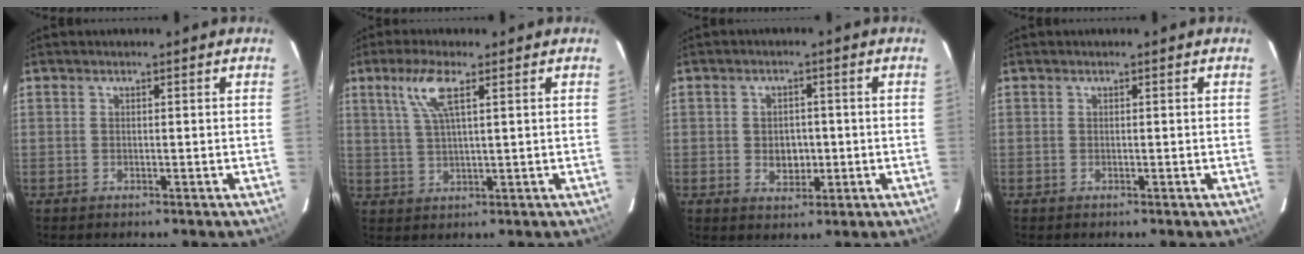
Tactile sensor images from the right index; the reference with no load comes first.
{"total": 6.2, "force": [3.0, 0.9, 5.3], "torque": [-0.113, 0.004, 0.063]}
{"total": 4.4, "force": [-0.6, 3.5, 2.6], "torque": [-0.044, 0.001, -0.003]}
{"total": 0.0}